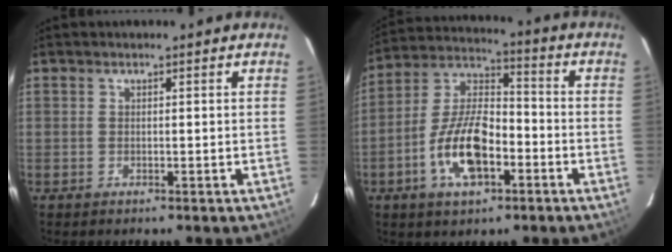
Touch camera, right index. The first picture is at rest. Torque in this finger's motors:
{"motor_torque": [2.00, -0.14, 0.44, 0.10]}